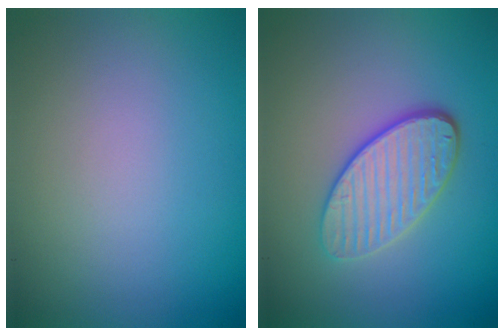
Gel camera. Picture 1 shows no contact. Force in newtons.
{"total": 4.0, "press": 3.3, "slide": 2.4}